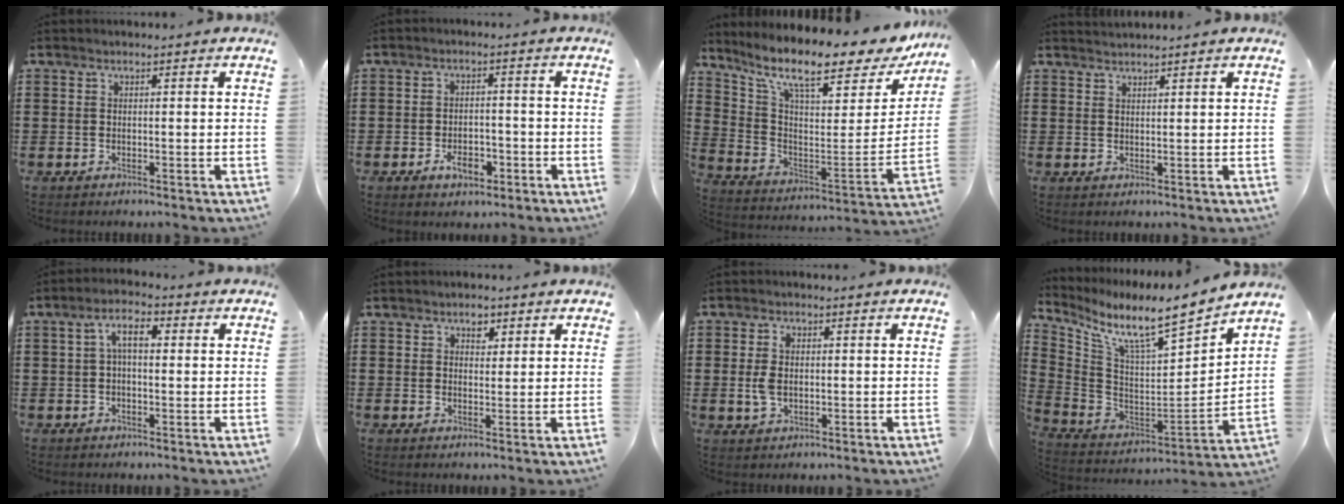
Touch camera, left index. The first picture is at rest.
{"total": 4.0, "force": [-2.3, 2.1, 2.5], "torque": [-0.041, 0.006, -0.041]}
{"total": 11.3, "force": [8.7, 2.5, 6.8], "torque": [-0.144, -0.065, 0.142]}
{"total": 1.2, "force": [1.2, -0.1, 0.0], "torque": [-0.002, -0.002, 0.024]}
{"total": 4.8, "force": [0.8, 2.1, 4.2], "torque": [-0.083, 0.016, 0.009]}
{"total": 2.7, "force": [1.7, 1.9, 1.0], "torque": [-0.009, 0.005, 0.025]}
{"total": 3.7, "force": [0.0, 2.3, 2.9], "torque": [-0.066, 0.005, -0.002]}
{"total": 9.7, "force": [7.7, 1.3, 5.8], "torque": [-0.137, -0.064, 0.124]}